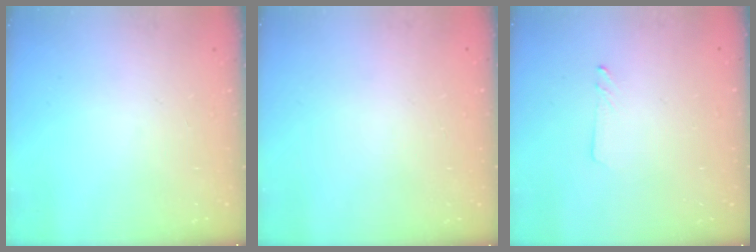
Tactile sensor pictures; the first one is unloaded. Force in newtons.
{"total": 0.0}
{"total": 1.8, "press": 1.7, "slide": 0.0}